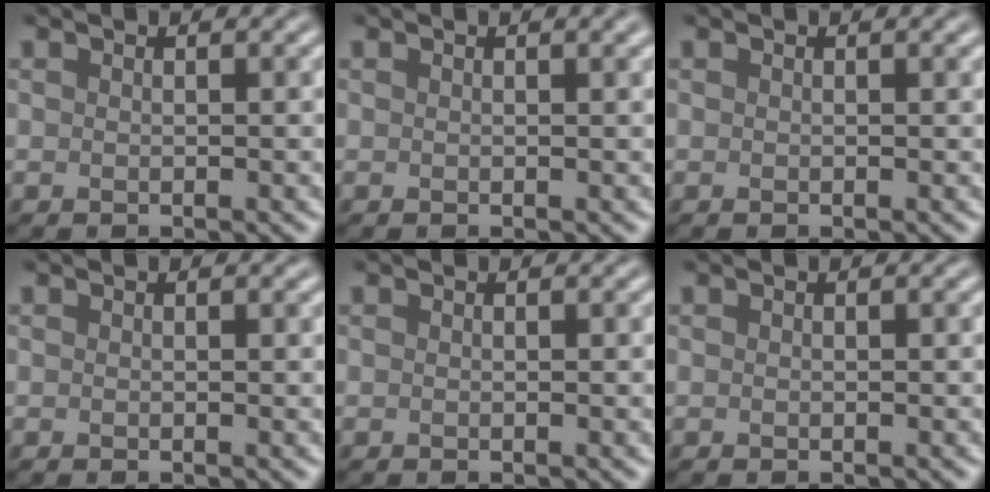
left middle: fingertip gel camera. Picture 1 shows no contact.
{"total": 0.9, "force": [0.5, 0.2, 0.6], "torque": [-0.010, 0.001, 0.008]}
{"total": 0.0}
{"total": 0.0}
{"total": 0.0}
{"total": 0.0}